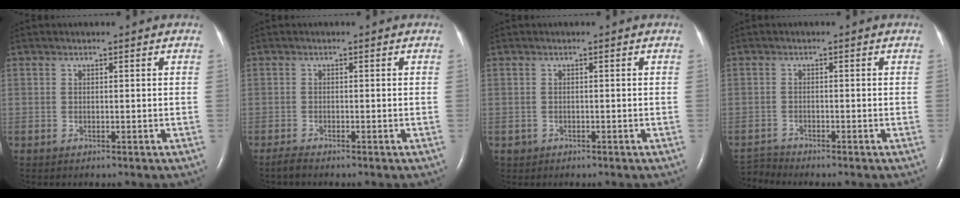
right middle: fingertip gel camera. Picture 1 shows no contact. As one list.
[{"total": 1.2, "force": [-1.1, 0.0, 0.5], "torque": [-0.020, -0.004, -0.022]}, {"total": 0.9, "force": [-0.4, 0.8, 0.0], "torque": [-0.003, 0.004, -0.004]}, {"total": 2.5, "force": [-2.3, -0.6, -0.6], "torque": [0.009, -0.019, -0.043]}]